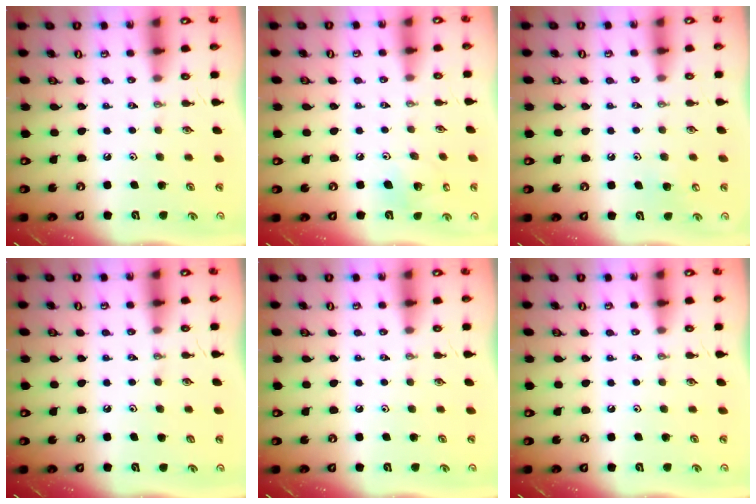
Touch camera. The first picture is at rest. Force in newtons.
{"total": 8.4, "press": 8.2, "slide": 1.8}
{"total": 5.4, "press": 5.4, "slide": 0.5}
{"total": 1.4, "press": 0.2, "slide": 1.4}
{"total": 0.0}
{"total": 0.0}